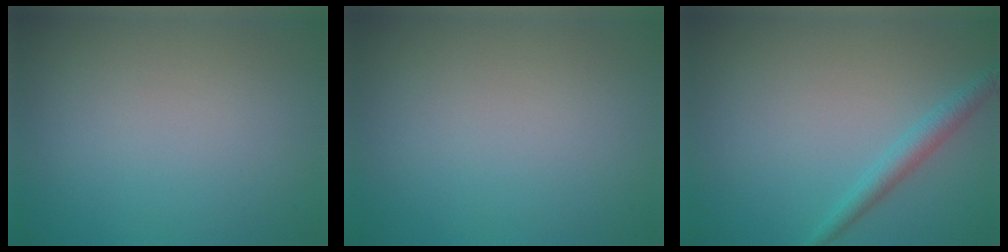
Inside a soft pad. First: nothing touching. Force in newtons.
{"total": 0.0}
{"total": 2.1, "press": 2.1, "slide": 0.1}